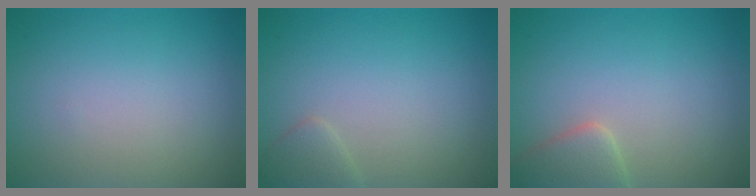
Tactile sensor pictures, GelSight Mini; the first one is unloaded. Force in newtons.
{"total": 1.4, "press": 1.4, "slide": 0.1}
{"total": 3.0, "press": 3.0, "slide": 0.2}